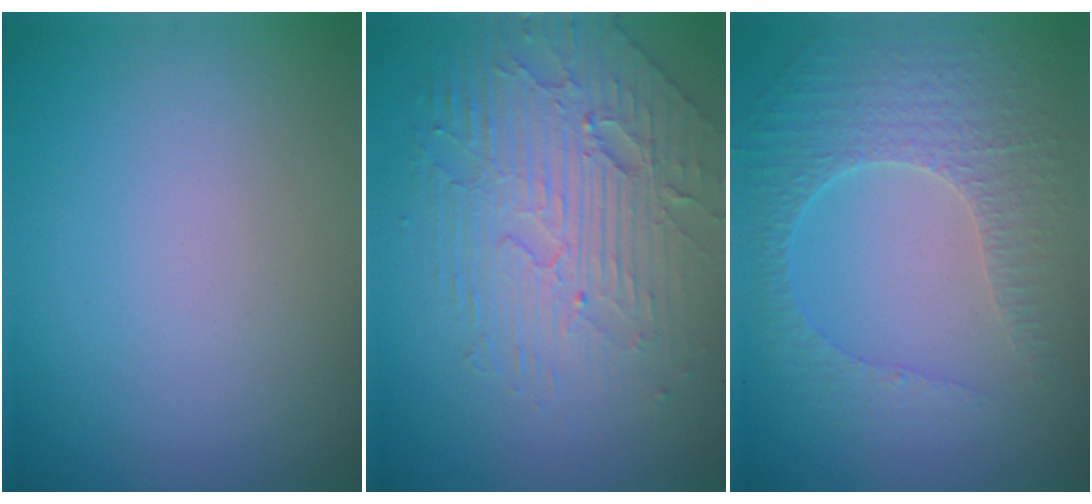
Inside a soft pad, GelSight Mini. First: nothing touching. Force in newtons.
{"total": 5.2, "press": 4.2, "slide": 3.0}
{"total": 4.2, "press": 3.2, "slide": 2.7}